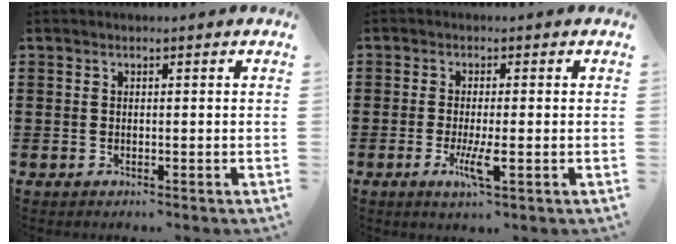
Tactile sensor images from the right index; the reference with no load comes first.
{"total": 4.5, "force": [-1.6, 0.5, 4.2], "torque": [-0.089, -0.019, -0.031]}